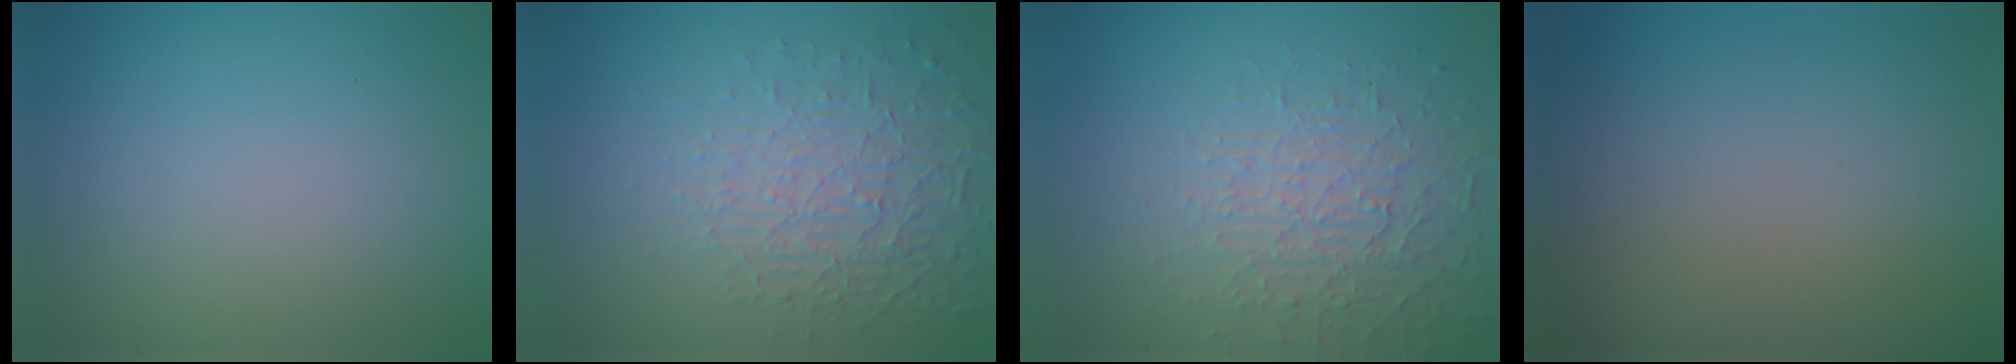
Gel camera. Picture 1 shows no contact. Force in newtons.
{"total": 5.5, "press": 3.2, "slide": 4.5}
{"total": 3.7, "press": 3.5, "slide": 1.4}
{"total": 0.0}